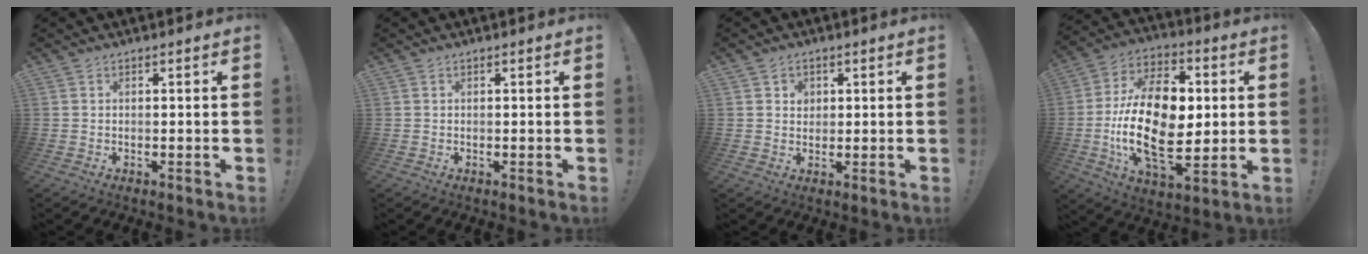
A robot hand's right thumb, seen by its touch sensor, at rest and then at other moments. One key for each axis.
{"total": 0.0}
{"total": 2.7, "fx": 1.1, "fy": 2.4, "fz": 0.5, "tx": 0.007, "ty": -0.010, "tz": 0.016}
{"total": 25.3, "fx": -1.1, "fy": 14.4, "fz": 20.8, "tx": -0.395, "ty": -0.003, "tz": -0.015}